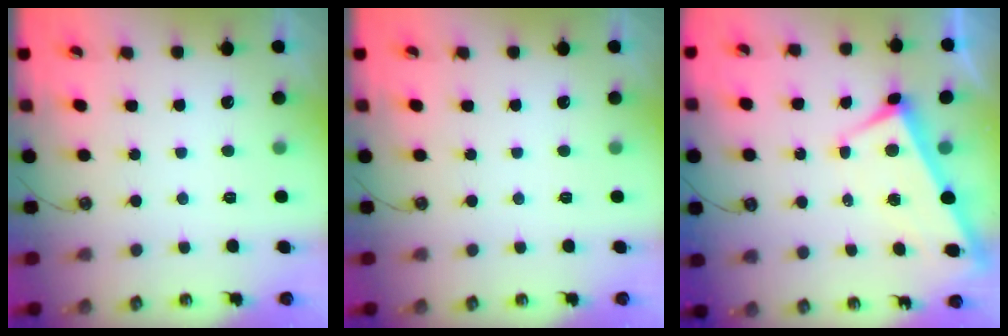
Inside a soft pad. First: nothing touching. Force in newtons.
{"total": 0.0}
{"total": 2.9, "press": 2.8, "slide": 0.9}